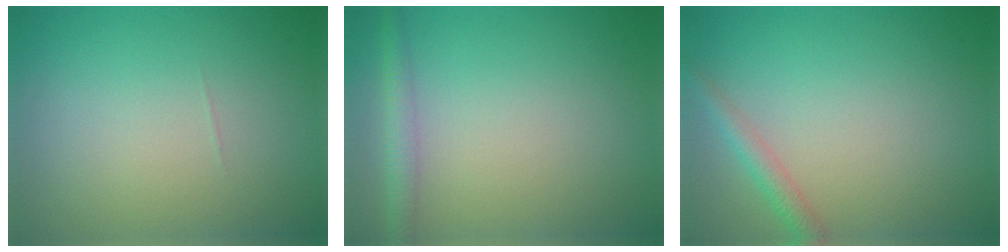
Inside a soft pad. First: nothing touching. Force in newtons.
{"total": 2.4, "press": 2.4, "slide": 0.1}
{"total": 2.0, "press": 2.0, "slide": 0.0}